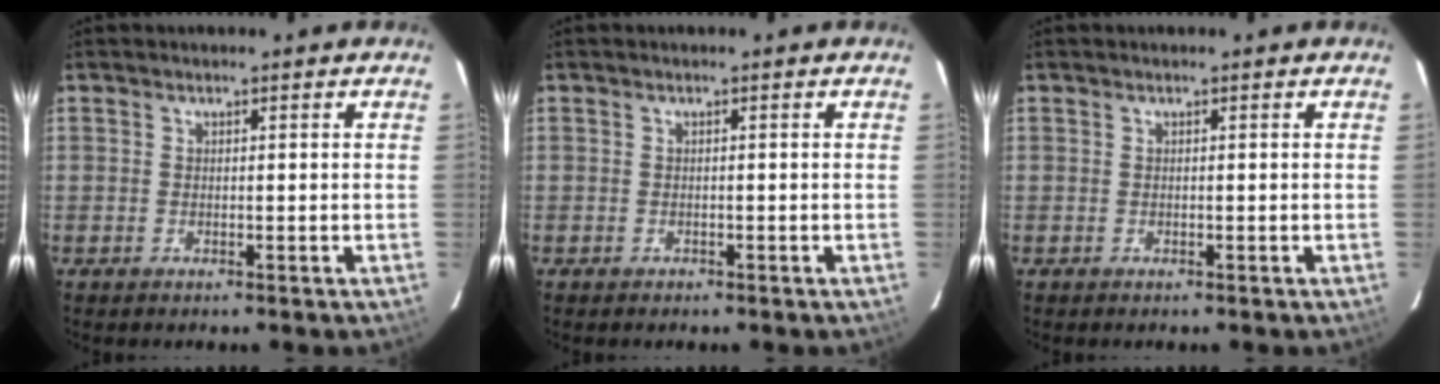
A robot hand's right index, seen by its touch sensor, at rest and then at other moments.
{"total": 0.8, "force": [-0.6, 0.6, 0.0], "torque": [-0.001, 0.001, -0.008]}
{"total": 0.0}